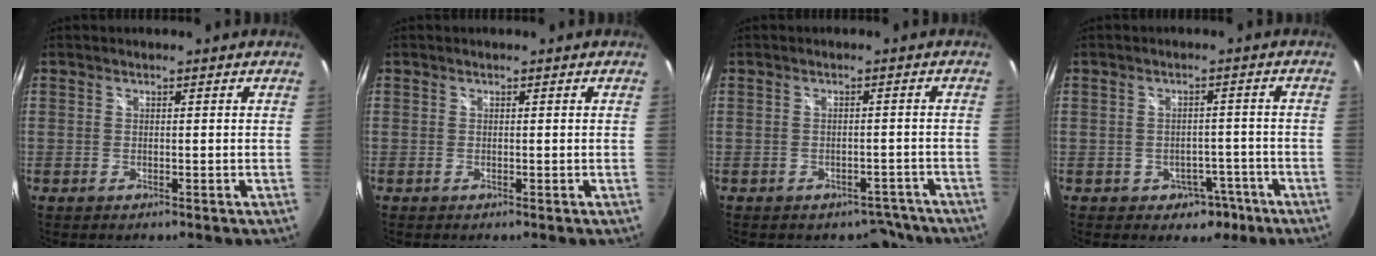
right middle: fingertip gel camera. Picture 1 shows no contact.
{"total": 0.0}
{"total": 3.8, "force": [-3.2, 2.1, 0.4], "torque": [0.006, 0.023, -0.029]}
{"total": 3.7, "force": [-2.3, 2.7, 1.0], "torque": [-0.022, 0.014, -0.018]}